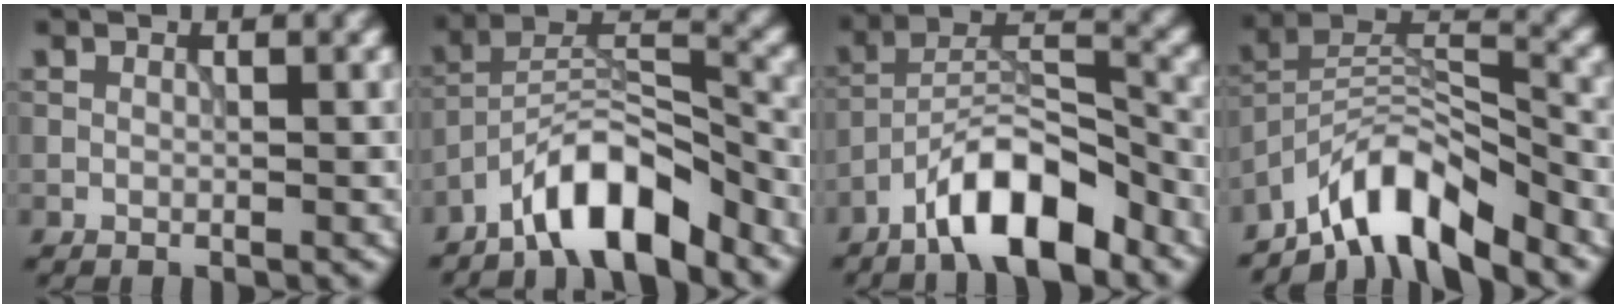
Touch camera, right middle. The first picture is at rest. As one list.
[{"total": 7.5, "force": [-5.6, 2.1, 4.6], "torque": [-0.072, 0.015, -0.103]}, {"total": 8.3, "force": [-5.6, 2.5, 5.5], "torque": [-0.085, 0.017, -0.101]}, {"total": 7.8, "force": [-6.1, 2.2, 4.3], "torque": [-0.063, 0.005, -0.122]}]